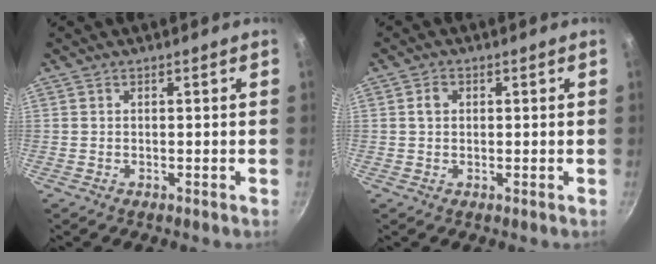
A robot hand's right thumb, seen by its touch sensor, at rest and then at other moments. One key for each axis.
{"total": 2.2, "fx": 0.4, "fy": 1.8, "fz": 1.2, "tx": -0.014, "ty": 0.004, "tz": 0.006}